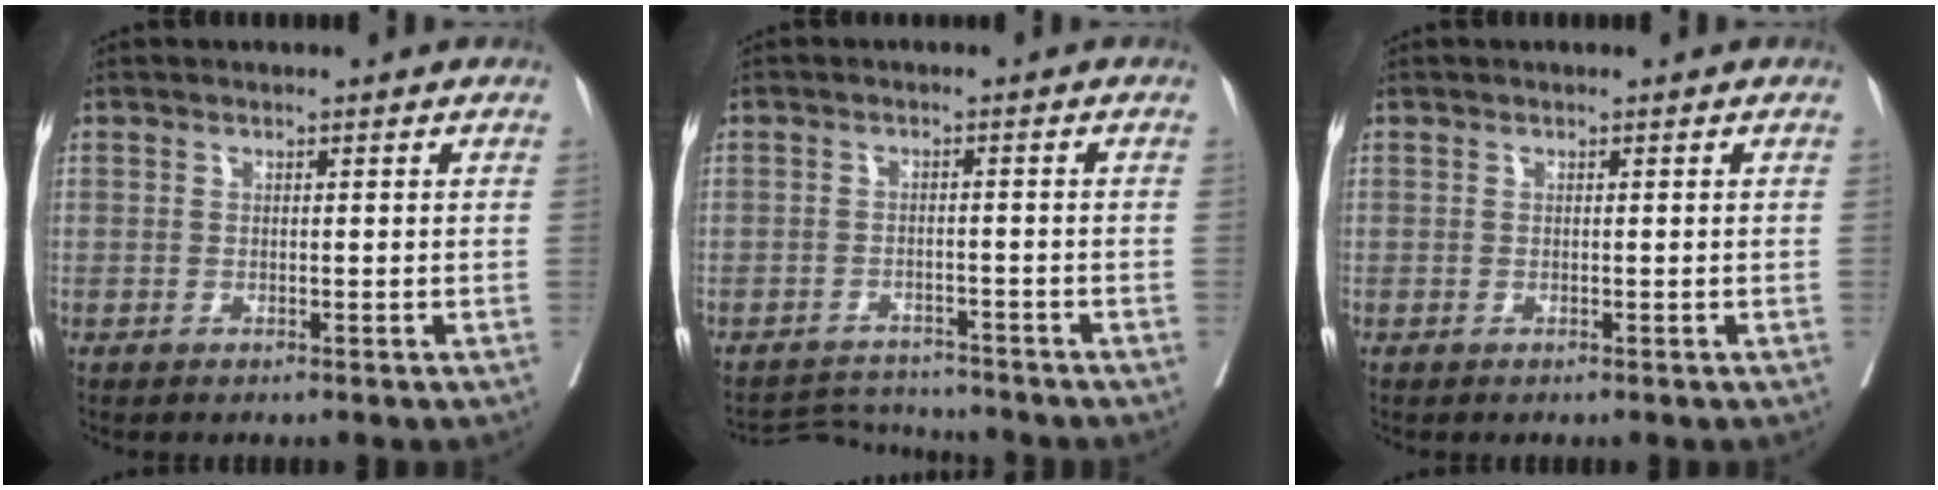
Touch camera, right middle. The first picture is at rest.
{"total": 4.4, "force": [-4.2, 0.2, -1.1], "torque": [0.021, 0.003, -0.069]}
{"total": 0.0}